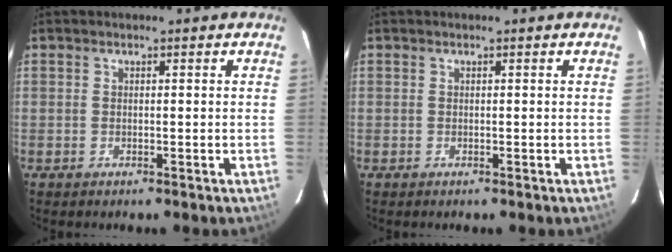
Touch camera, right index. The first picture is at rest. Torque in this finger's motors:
{"motor_torque": [0.00, 0.00, 0.01, 0.00]}